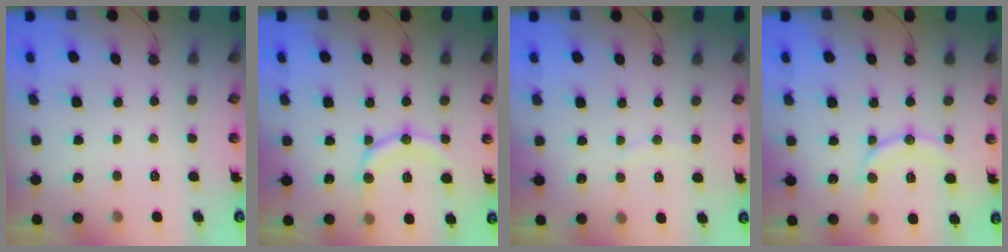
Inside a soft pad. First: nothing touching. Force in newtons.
{"total": 13.6, "press": 13.3, "slide": 2.9}
{"total": 2.5, "press": 2.5, "slide": 0.3}
{"total": 12.2, "press": 12.1, "slide": 1.2}